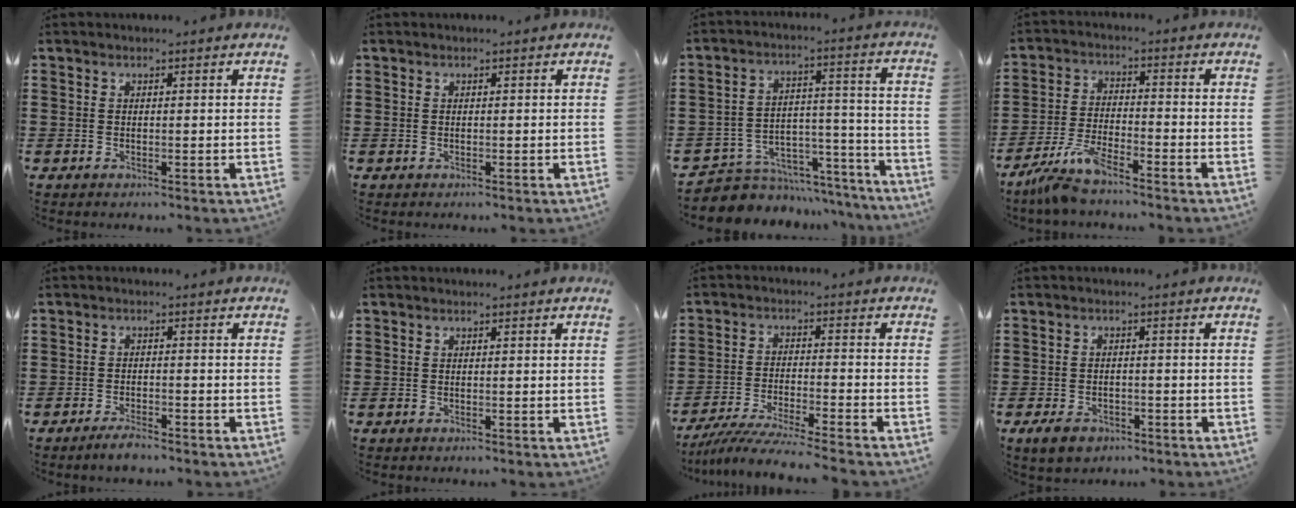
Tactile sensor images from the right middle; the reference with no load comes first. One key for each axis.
{"total": 0.0}
{"total": 6.2, "fx": -5.4, "fy": 2.9, "fz": 0.5, "tx": -0.010, "ty": 0.018, "tz": -0.104}
{"total": 6.4, "fx": -5.3, "fy": 0.8, "fz": 3.4, "tx": -0.081, "ty": -0.008, "tz": -0.104}
{"total": 2.5, "fx": -2.1, "fy": 0.4, "fz": 1.2, "tx": -0.022, "ty": 0.004, "tz": -0.040}
{"total": 0.0}
{"total": 5.9, "fx": -5.6, "fy": -0.1, "fz": 1.9, "tx": -0.048, "ty": -0.017, "tz": -0.112}
{"total": 3.0, "fx": -2.2, "fy": 1.6, "fz": 1.1, "tx": -0.030, "ty": 0.003, "tz": -0.047}